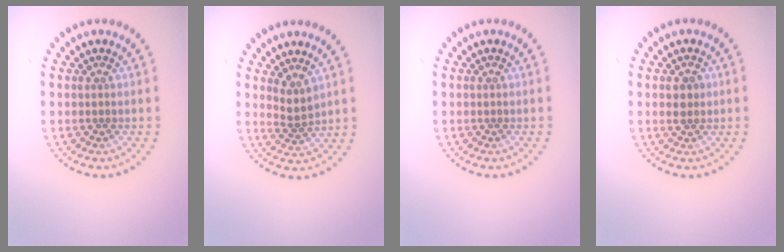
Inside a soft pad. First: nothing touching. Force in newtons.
{"total": 1.9, "press": 1.3, "slide": 1.4}
{"total": 0.0}
{"total": 1.6, "press": 1.6, "slide": 0.1}